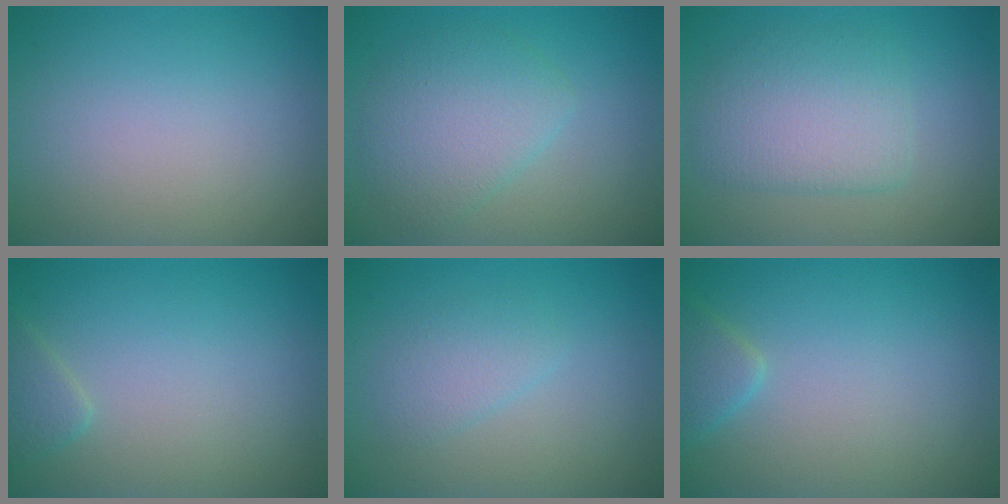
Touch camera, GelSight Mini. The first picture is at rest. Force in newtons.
{"total": 4.0, "press": 4.0, "slide": 0.1}
{"total": 4.4, "press": 4.4, "slide": 0.4}
{"total": 1.4, "press": 1.4, "slide": 0.1}
{"total": 1.8, "press": 1.8, "slide": 0.1}
{"total": 1.8, "press": 1.8, "slide": 0.1}